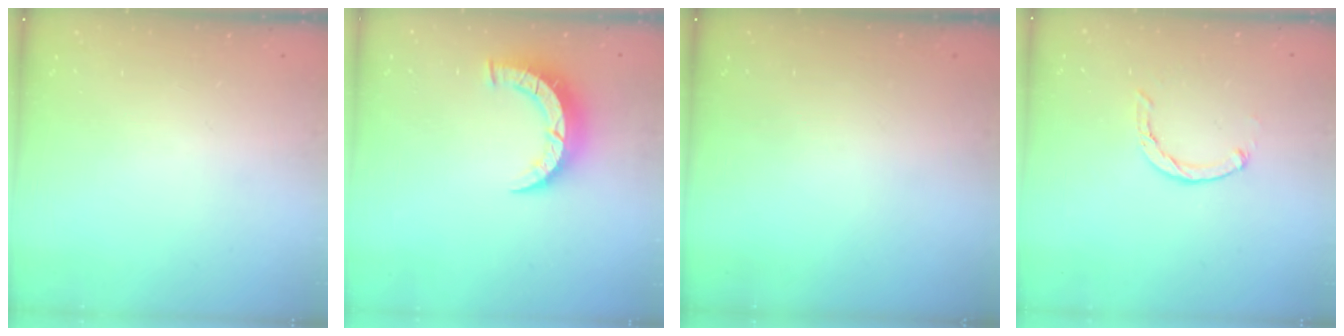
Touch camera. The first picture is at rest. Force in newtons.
{"total": 6.8, "press": 6.8, "slide": 0.6}
{"total": 0.0}
{"total": 2.0, "press": 2.0, "slide": 0.4}